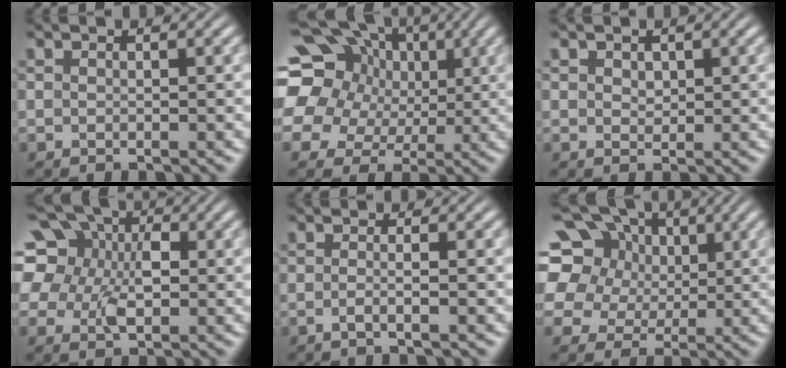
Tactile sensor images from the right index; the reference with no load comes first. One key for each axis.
{"total": 15.7, "fx": 3.8, "fy": 12.7, "fz": 8.5, "tx": -0.178, "ty": -0.008, "tz": 0.051}
{"total": 0.8, "fx": 0.6, "fy": 0.5, "fz": 0.4, "tx": -0.007, "ty": -0.010, "tz": 0.020}
{"total": 11.3, "fx": 2.9, "fy": 8.5, "fz": 6.8, "tx": -0.132, "ty": -0.003, "tz": 0.040}
{"total": 1.5, "fx": -1.1, "fy": -0.3, "fz": 1.0, "tx": -0.027, "ty": -0.008, "tz": -0.018}
{"total": 13.4, "fx": 3.8, "fy": 10.6, "fz": 7.2, "tx": -0.153, "ty": -0.017, "tz": 0.058}